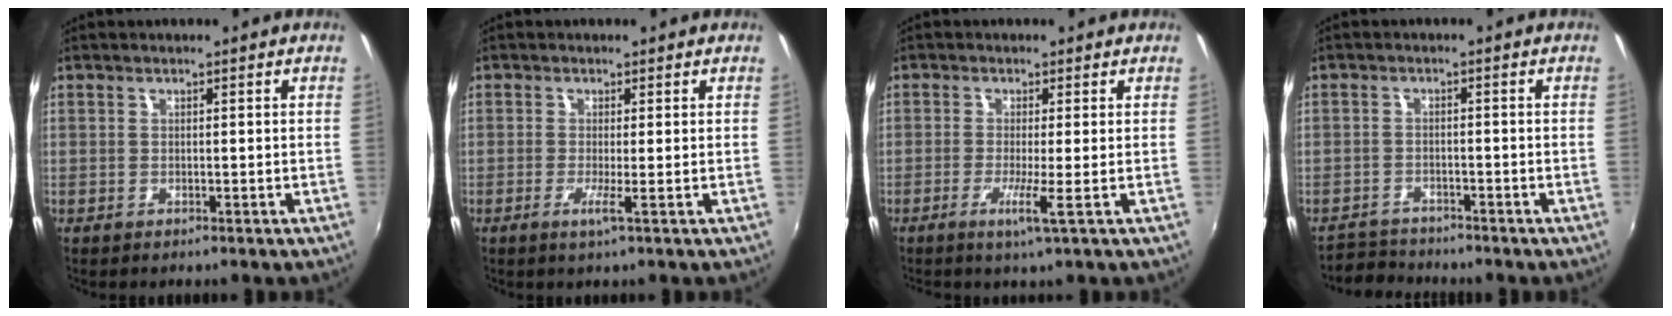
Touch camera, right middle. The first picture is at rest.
{"total": 1.9, "force": [-0.5, -0.7, 1.7], "torque": [-0.037, -0.005, -0.012]}
{"total": 3.3, "force": [-1.1, -1.1, 3.0], "torque": [-0.066, -0.010, -0.026]}
{"total": 3.8, "force": [-3.6, 1.3, -0.4], "torque": [-0.008, 0.009, -0.070]}